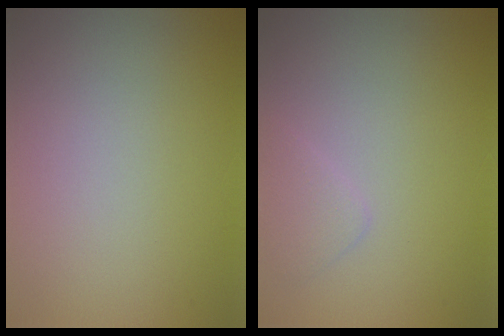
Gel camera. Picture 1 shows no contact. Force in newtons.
{"total": 1.2, "press": 1.2, "slide": 0.1}